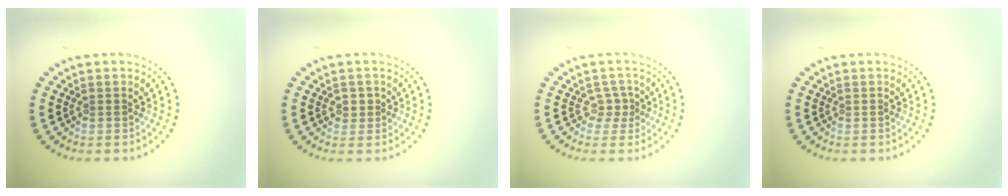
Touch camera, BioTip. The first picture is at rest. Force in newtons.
{"total": 1.2, "press": 1.0, "slide": 0.6}
{"total": 1.3, "press": 1.0, "slide": 0.9}
{"total": 0.0}